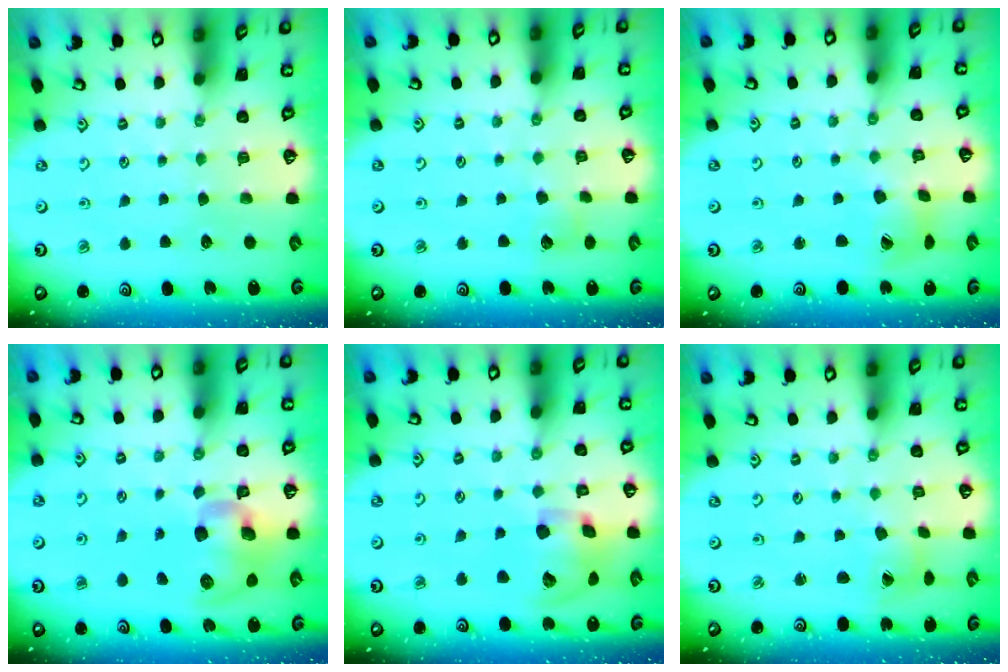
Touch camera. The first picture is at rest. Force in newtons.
{"total": 5.4, "press": 5.4, "slide": 0.7}
{"total": 6.3, "press": 6.3, "slide": 0.8}
{"total": 11.6, "press": 11.5, "slide": 1.9}
{"total": 15.0, "press": 14.8, "slide": 2.3}
{"total": 2.0, "press": 2.0, "slide": 0.3}